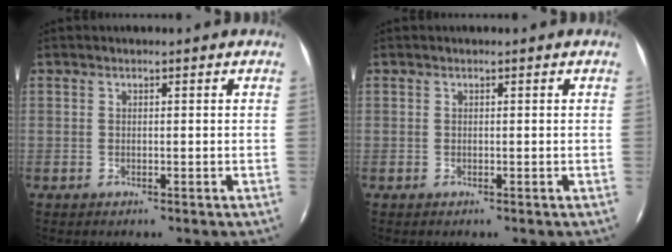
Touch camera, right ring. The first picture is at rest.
{"total": 0.0}